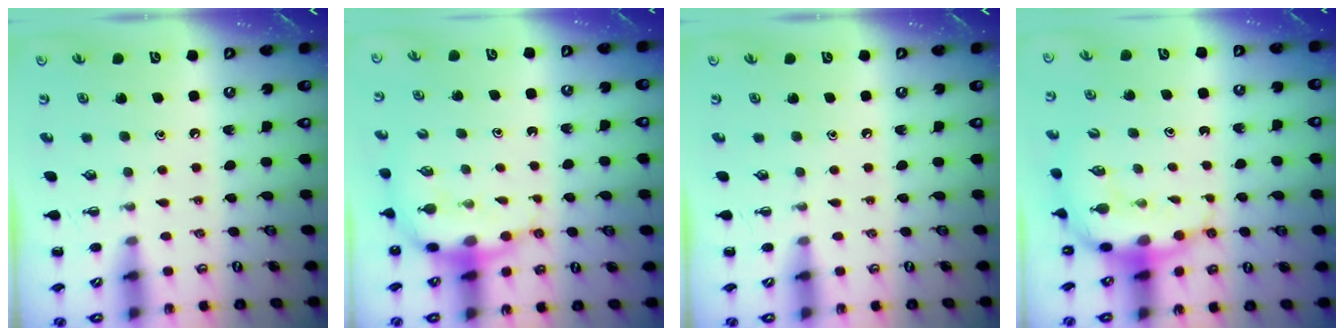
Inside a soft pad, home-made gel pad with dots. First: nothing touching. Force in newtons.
{"total": 6.7, "press": 6.5, "slide": 1.6}
{"total": 0.0}
{"total": 8.5, "press": 8.2, "slide": 2.0}